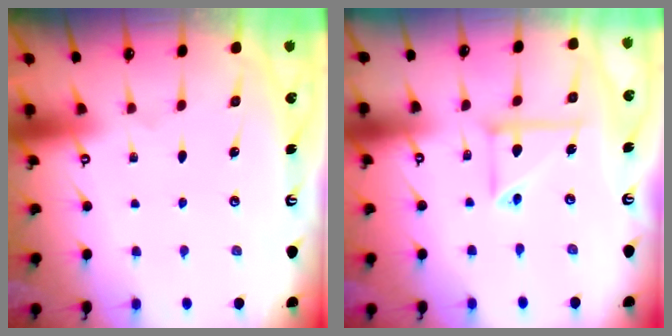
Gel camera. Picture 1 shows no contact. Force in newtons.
{"total": 7.8, "press": 7.8, "slide": 0.5}